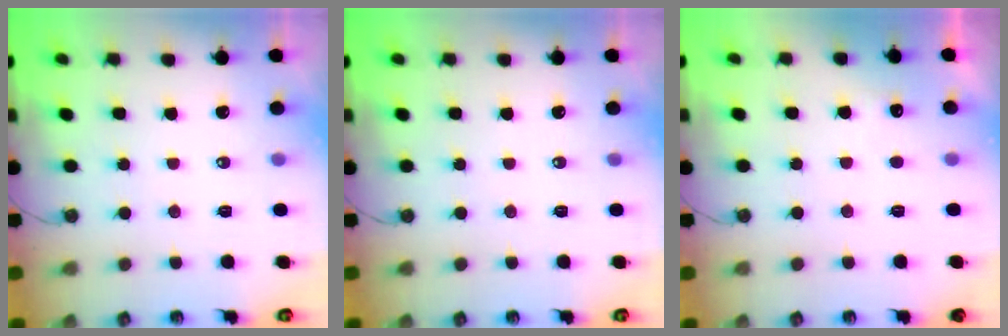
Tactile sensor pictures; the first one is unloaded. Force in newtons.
{"total": 0.0}
{"total": 3.7, "press": 3.5, "slide": 1.2}